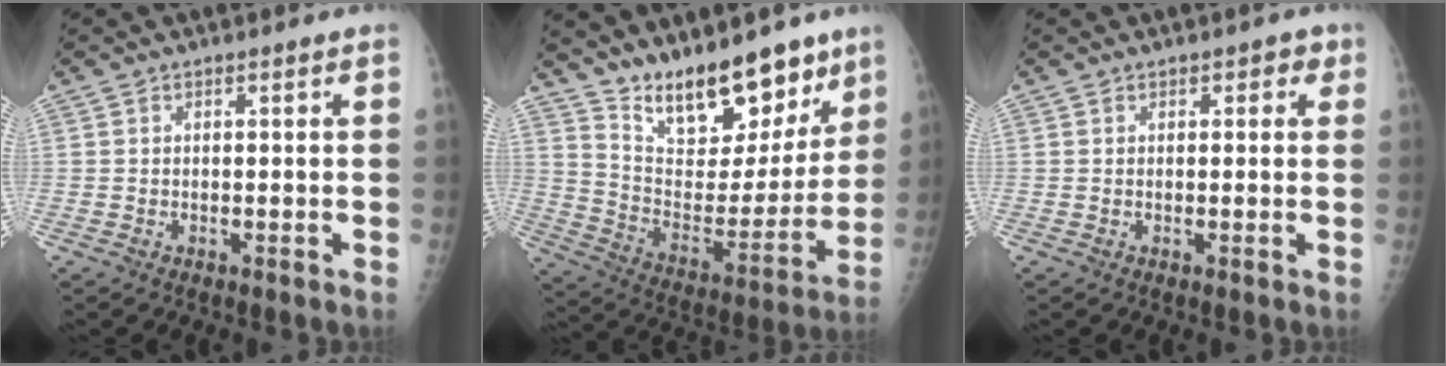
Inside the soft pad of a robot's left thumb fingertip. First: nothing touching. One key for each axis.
{"total": 19.2, "fx": 14.7, "fy": 7.7, "fz": 9.7, "tx": -0.095, "ty": -0.093, "tz": 0.250}
{"total": 1.8, "fx": 0.9, "fy": 1.2, "fz": 1.1, "tx": 0.008, "ty": 0.001, "tz": 0.006}